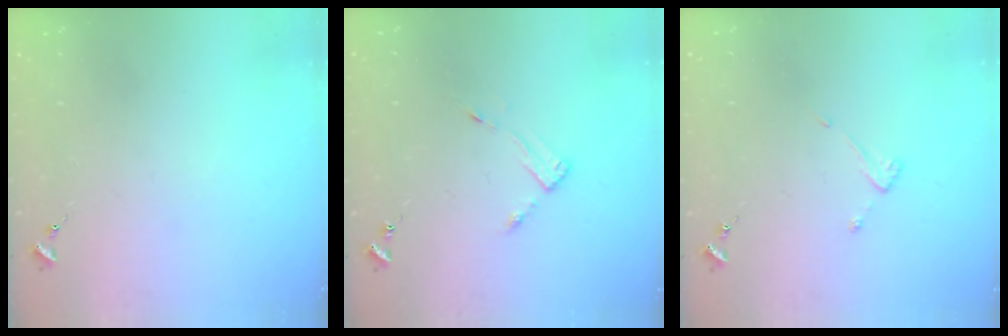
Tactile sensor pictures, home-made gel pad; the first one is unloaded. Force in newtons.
{"total": 3.7, "press": 3.6, "slide": 0.4}
{"total": 3.6, "press": 3.6, "slide": 0.3}